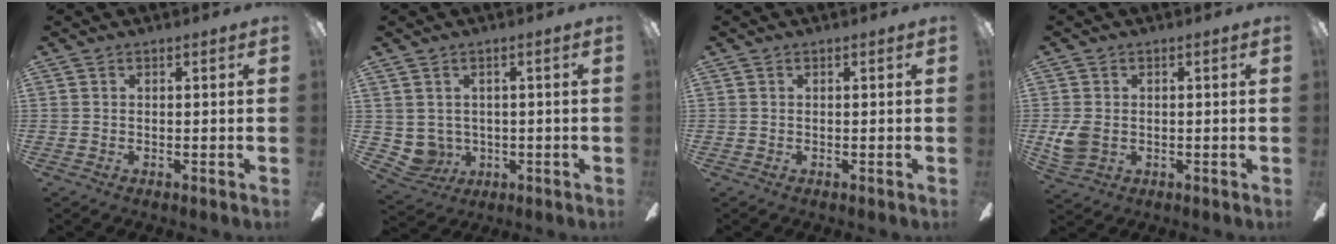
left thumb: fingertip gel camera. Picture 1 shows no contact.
{"total": 4.6, "force": [1.6, 4.2, 0.8], "torque": [-0.052, -0.011, 0.031]}
{"total": 0.0}
{"total": 3.9, "force": [0.3, 3.1, 2.4], "torque": [-0.048, -0.001, 0.004]}